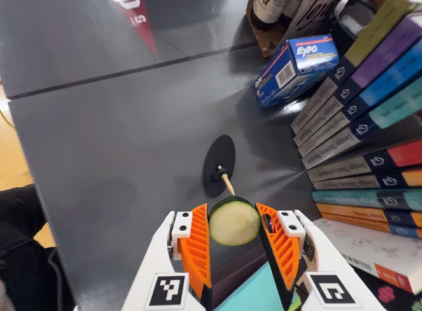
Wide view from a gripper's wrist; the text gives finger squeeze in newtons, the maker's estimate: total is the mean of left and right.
{"total": 8.9, "left": 9.0, "right": 8.7}